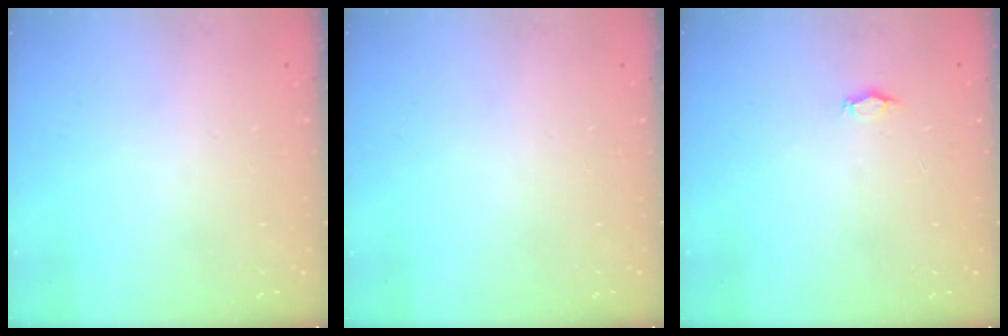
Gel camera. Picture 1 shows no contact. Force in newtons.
{"total": 0.0}
{"total": 2.9, "press": 2.9, "slide": 0.5}